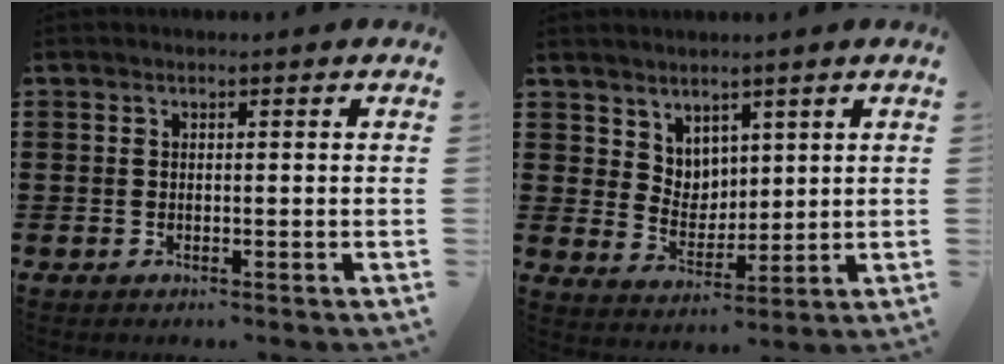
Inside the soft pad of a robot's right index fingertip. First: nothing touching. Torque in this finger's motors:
{"motor_torque": [-0.49, 0.65, -0.05, 0.00]}